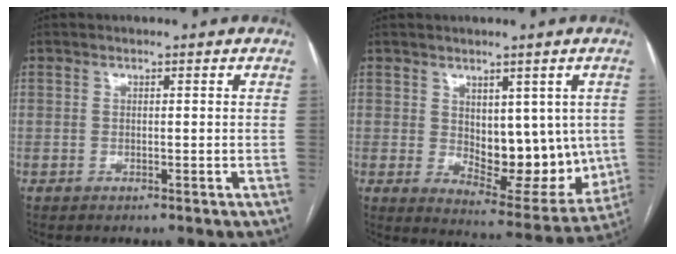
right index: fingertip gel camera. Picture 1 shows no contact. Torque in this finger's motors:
{"motor_torque": [0.94, 0.59, 0.19, 0.04]}